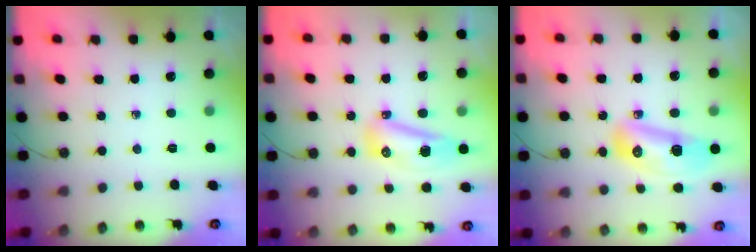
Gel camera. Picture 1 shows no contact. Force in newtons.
{"total": 12.1, "press": 10.8, "slide": 5.6}
{"total": 13.0, "press": 12.9, "slide": 1.6}